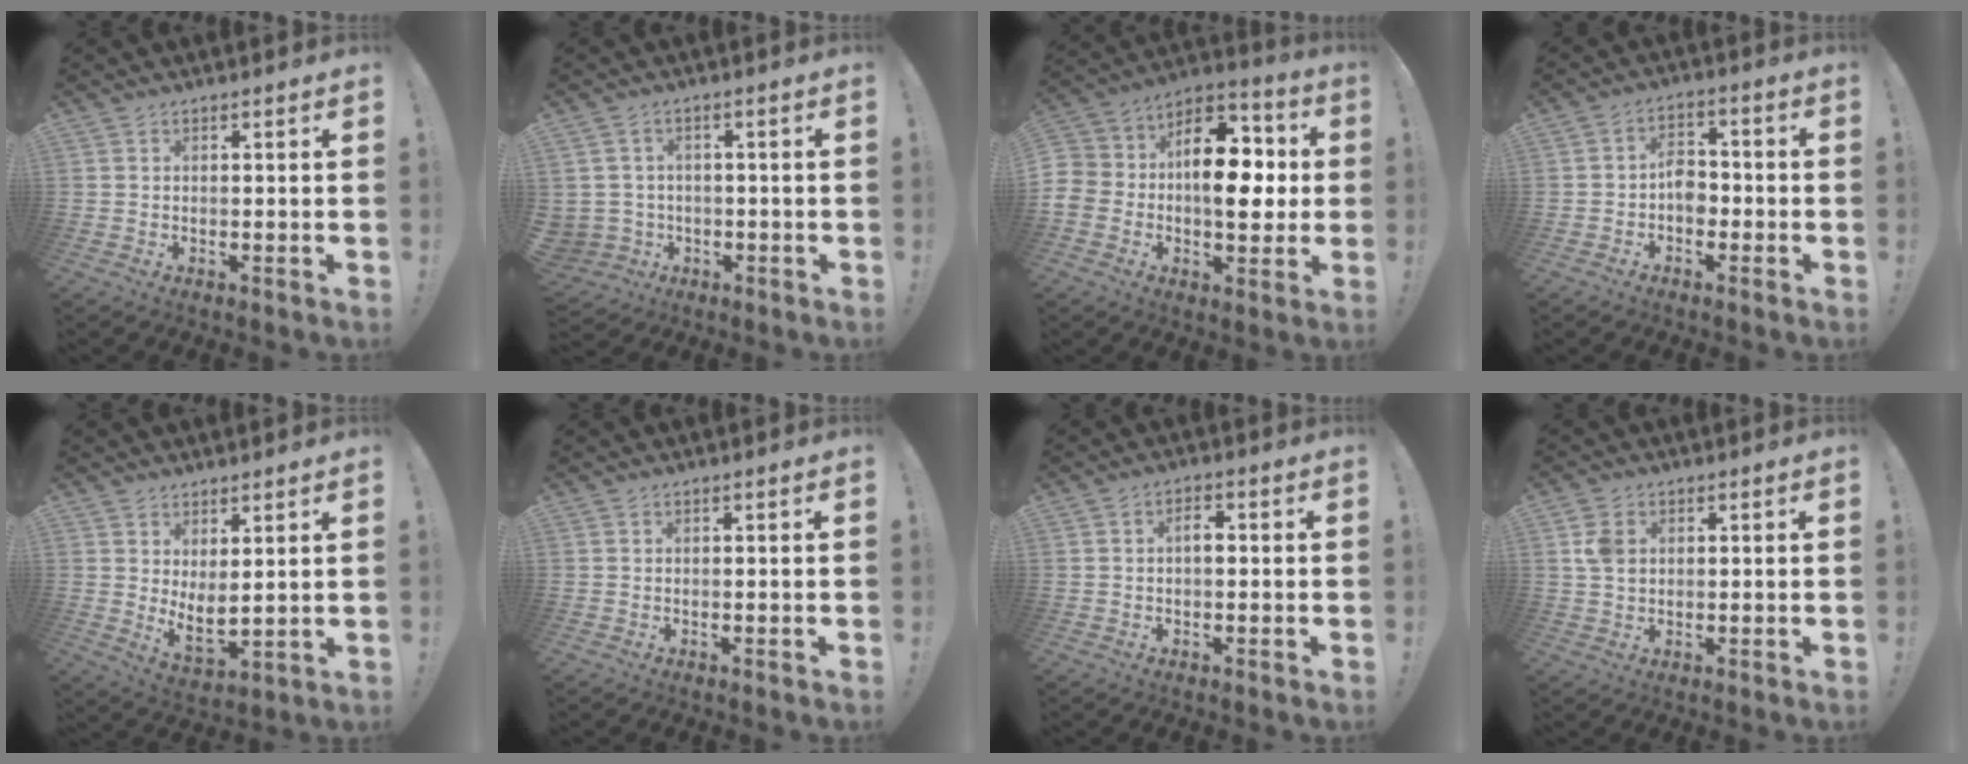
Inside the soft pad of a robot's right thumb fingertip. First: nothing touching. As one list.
[{"total": 4.8, "force": [0.0, 4.7, 1.1], "torque": [-0.034, -0.002, 0.006]}, {"total": 17.3, "force": [-1.9, 12.4, 12.0], "torque": [-0.193, 0.028, -0.027]}, {"total": 6.1, "force": [-2.0, 4.4, 3.7], "torque": [-0.069, 0.014, -0.034]}, {"total": 5.7, "force": [4.0, 1.9, 3.5], "torque": [-0.052, -0.035, 0.079]}, {"total": 0.0}, {"total": 2.9, "force": [-0.3, 1.6, 2.5], "torque": [-0.039, 0.008, -0.010]}, {"total": 4.7, "force": [1.4, 3.4, 2.8], "torque": [-0.041, 0.001, 0.026]}]